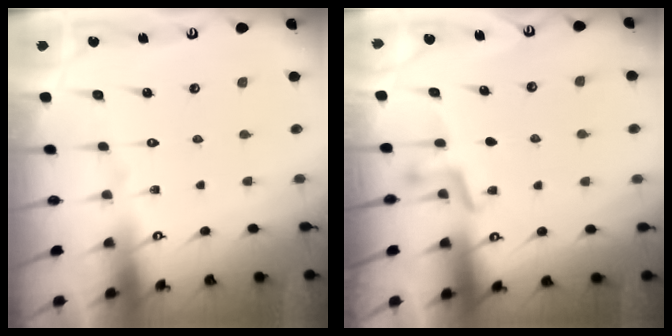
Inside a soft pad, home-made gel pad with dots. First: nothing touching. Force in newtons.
{"total": 3.3, "press": 3.3, "slide": 0.6}